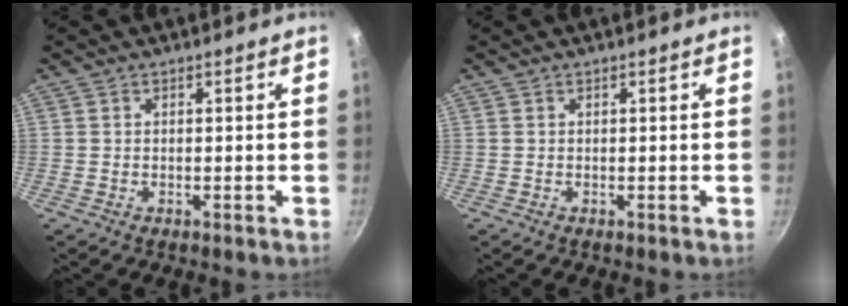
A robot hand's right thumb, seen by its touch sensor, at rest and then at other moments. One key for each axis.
{"total": 0.0}